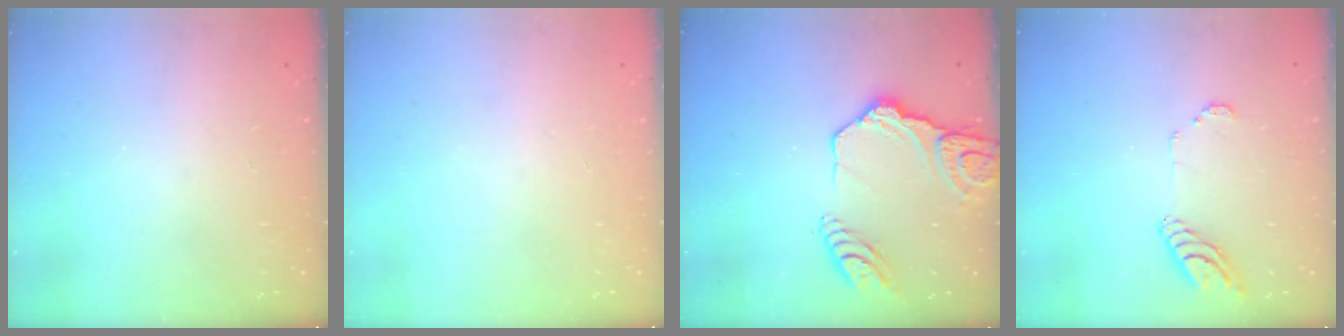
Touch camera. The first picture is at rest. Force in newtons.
{"total": 0.0}
{"total": 16.8, "press": 16.8, "slide": 1.3}
{"total": 9.8, "press": 9.7, "slide": 0.9}